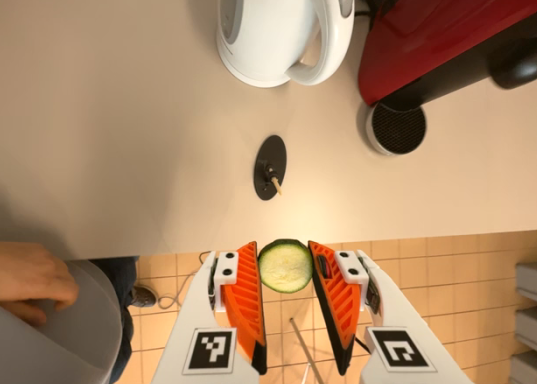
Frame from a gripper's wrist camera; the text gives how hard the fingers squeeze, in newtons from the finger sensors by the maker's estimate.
{"total": 8.3, "left": 8.3, "right": 8.3}